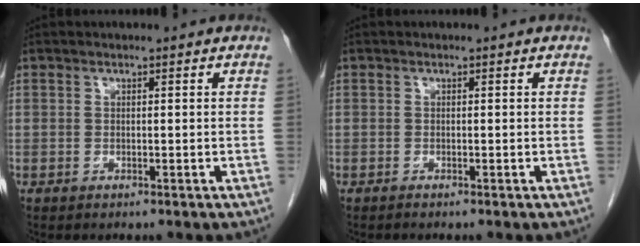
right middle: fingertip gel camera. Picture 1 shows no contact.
{"total": 0.0}